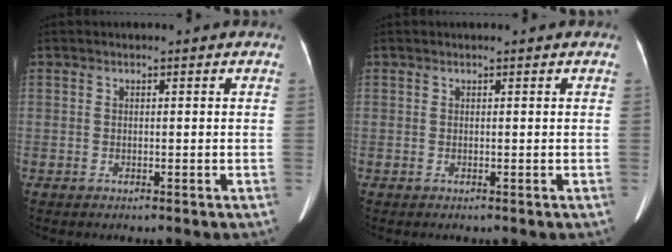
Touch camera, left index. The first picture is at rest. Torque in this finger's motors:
{"motor_torque": [-0.09, 0.06, -0.02, -0.01]}